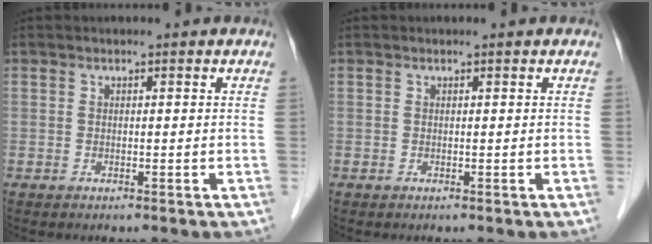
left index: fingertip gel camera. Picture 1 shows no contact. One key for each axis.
{"total": 0.0}